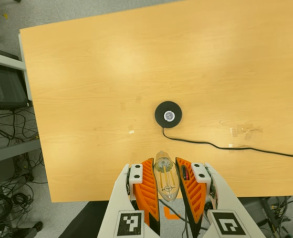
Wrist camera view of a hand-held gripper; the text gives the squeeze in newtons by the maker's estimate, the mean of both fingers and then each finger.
{"total": 19.0, "left": 20.2, "right": 17.9}